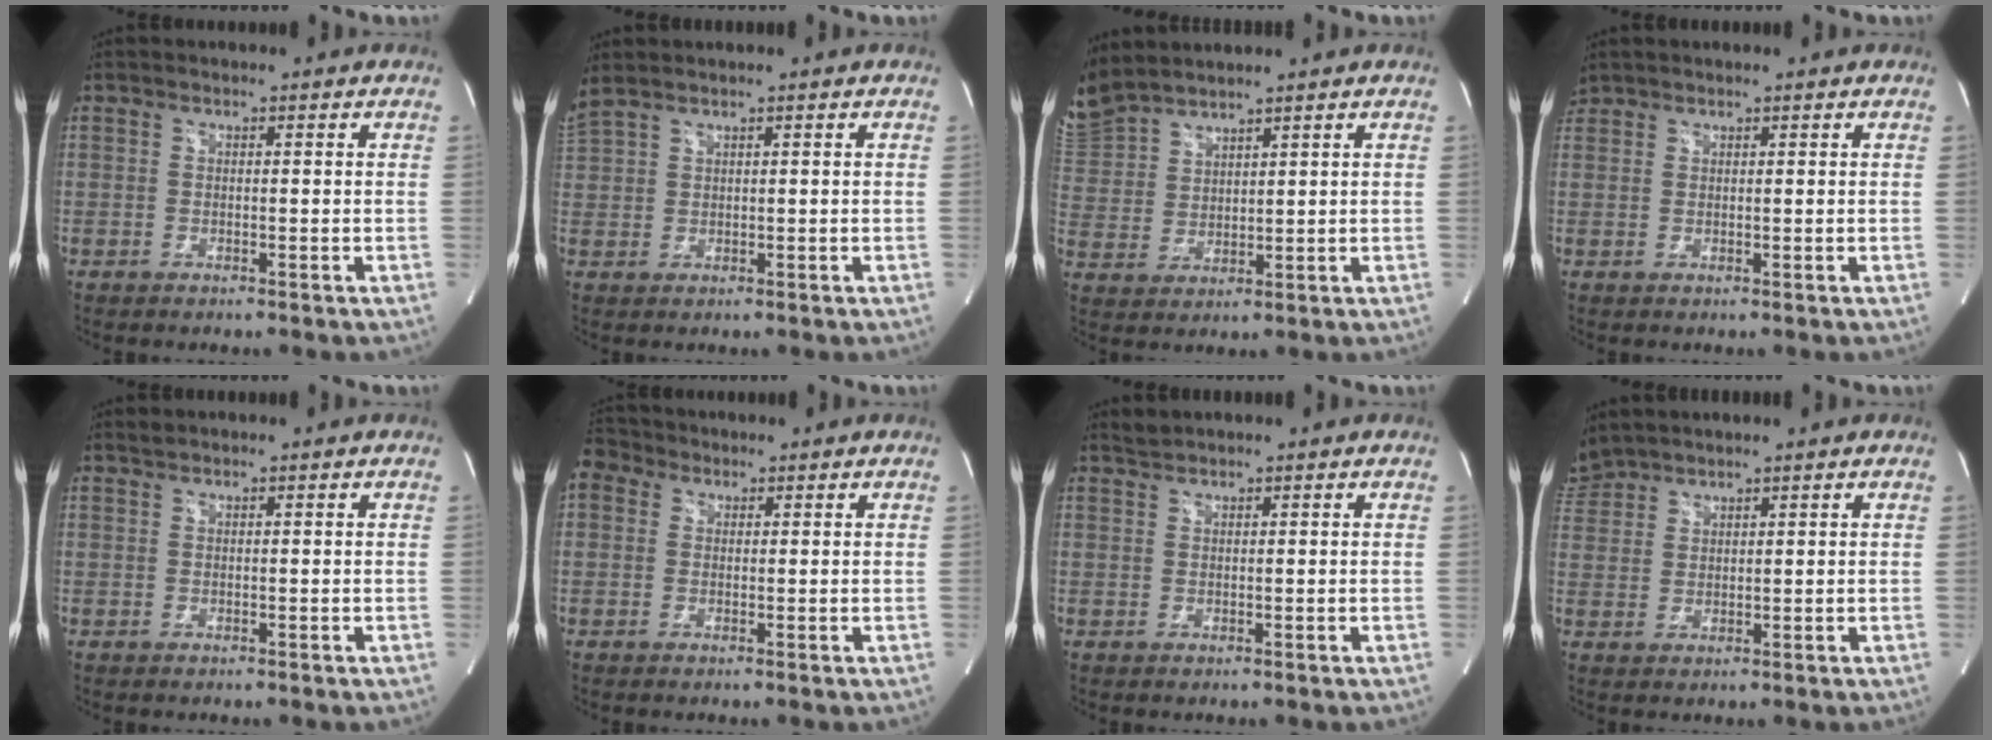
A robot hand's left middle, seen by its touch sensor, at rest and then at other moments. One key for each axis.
{"total": 2.9, "fx": 2.6, "fy": 0.1, "fz": 1.4, "tx": -0.049, "ty": 0.026, "tz": 0.064}
{"total": 8.1, "fx": 7.8, "fy": 1.2, "fz": 1.8, "tx": -0.059, "ty": 0.020, "tz": 0.170}
{"total": 1.7, "fx": 1.6, "fy": 0.5, "fz": 0.0, "tx": -0.006, "ty": 0.018, "tz": 0.033}
{"total": 0.5, "fx": 0.5, "fy": -0.1, "fz": 0.0, "tx": -0.008, "ty": 0.004, "tz": 0.014}
{"total": 4.3, "fx": 2.0, "fy": 3.5, "fz": 1.6, "tx": -0.043, "ty": 0.028, "tz": 0.039}
{"total": 1.1, "fx": 1.1, "fy": -0.2, "fz": -0.1, "tx": -0.005, "ty": 0.004, "tz": 0.027}
{"total": 4.0, "fx": 3.9, "fy": 0.7, "fz": 0.2, "tx": -0.015, "ty": 0.024, "tz": 0.083}